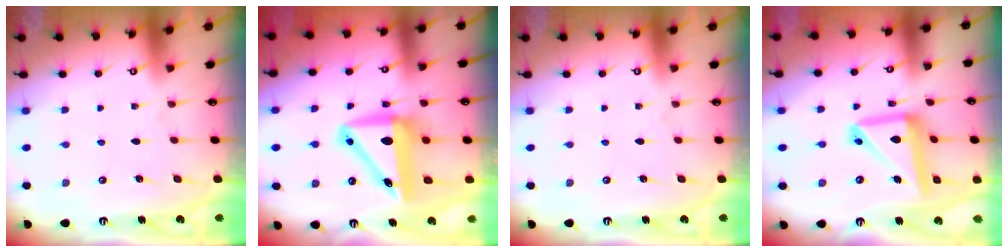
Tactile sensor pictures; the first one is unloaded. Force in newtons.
{"total": 11.0, "press": 10.7, "slide": 2.7}
{"total": 0.0}
{"total": 15.1, "press": 15.0, "slide": 1.5}